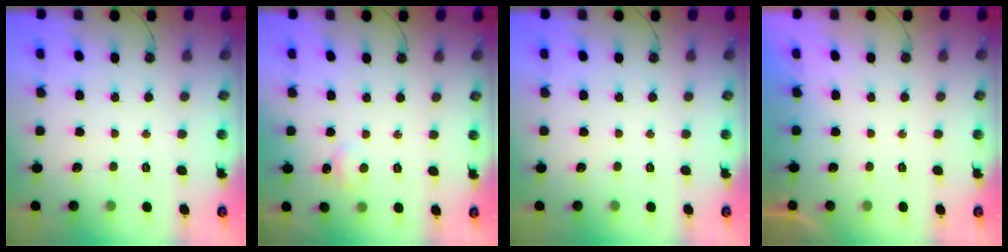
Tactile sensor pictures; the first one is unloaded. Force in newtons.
{"total": 5.5, "press": 5.4, "slide": 1.0}
{"total": 0.0}
{"total": 0.0}